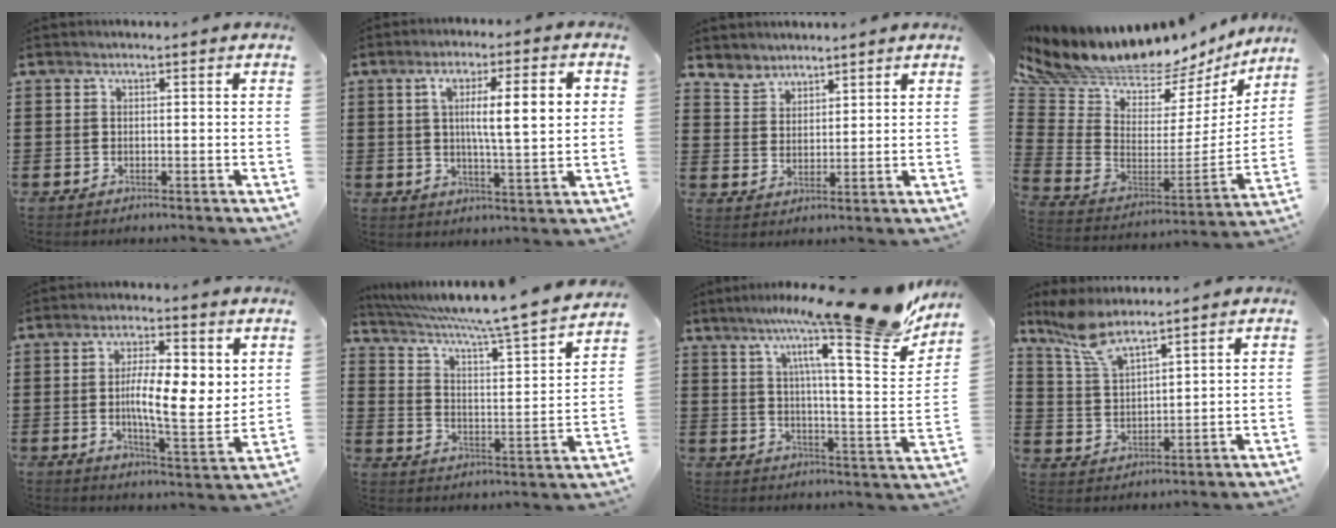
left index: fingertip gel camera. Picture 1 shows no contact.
{"total": 9.0, "force": [1.6, 1.9, 8.6], "torque": [-0.150, 0.001, 0.016]}
{"total": 3.7, "force": [3.5, 1.2, -0.5], "torque": [-0.005, -0.006, 0.067]}
{"total": 8.1, "force": [7.7, 1.7, 1.9], "torque": [-0.082, -0.068, 0.133]}
{"total": 9.0, "force": [1.4, 3.0, 8.4], "torque": [-0.134, -0.010, 0.019]}
{"total": 7.0, "force": [5.9, -0.6, 3.8], "torque": [-0.098, -0.050, 0.089]}
{"total": 17.0, "force": [13.3, -0.1, 10.6], "torque": [-0.166, -0.093, 0.198]}
{"total": 7.0, "force": [5.9, 1.6, 3.3], "torque": [-0.084, -0.011, 0.110]}